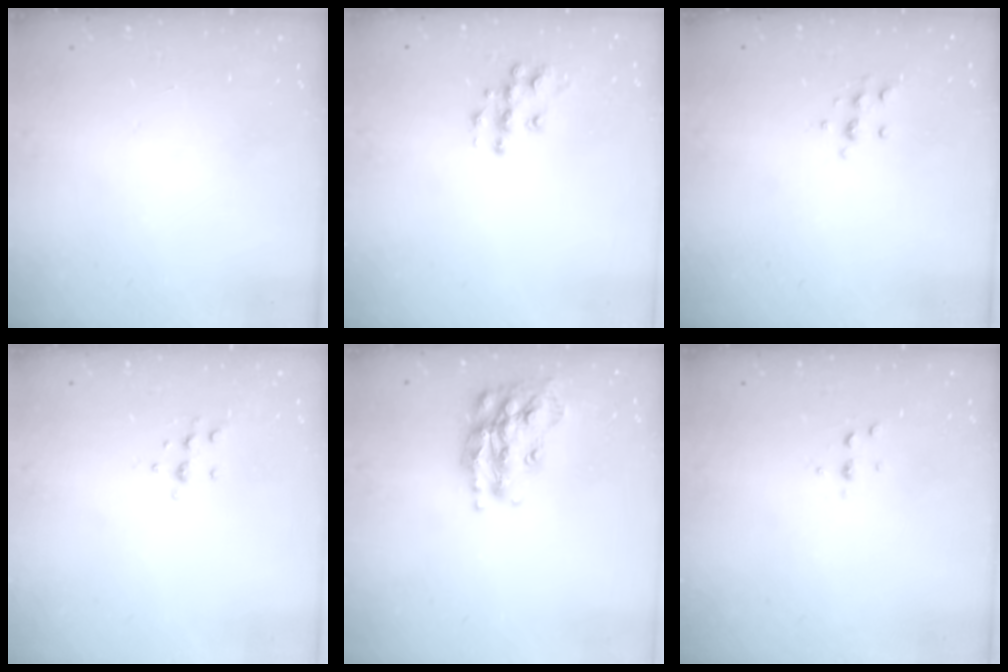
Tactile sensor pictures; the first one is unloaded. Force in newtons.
{"total": 9.5, "press": 9.5, "slide": 0.6}
{"total": 6.2, "press": 6.2, "slide": 0.8}
{"total": 5.5, "press": 5.3, "slide": 1.5}
{"total": 18.2, "press": 18.2, "slide": 1.2}
{"total": 2.5, "press": 2.4, "slide": 0.2}